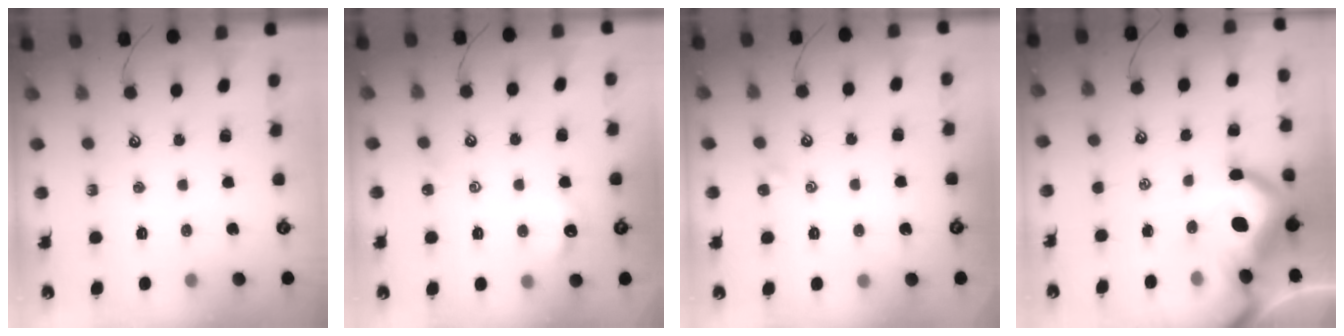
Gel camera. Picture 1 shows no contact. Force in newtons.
{"total": 2.7, "press": 2.7, "slide": 0.5}
{"total": 0.0}
{"total": 15.9, "press": 15.7, "slide": 2.5}